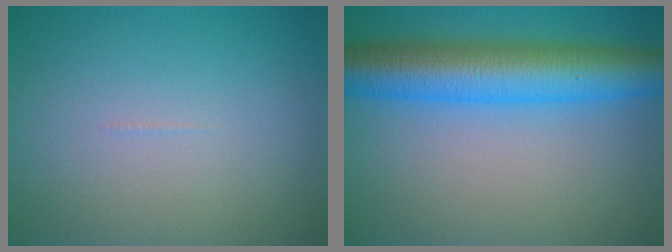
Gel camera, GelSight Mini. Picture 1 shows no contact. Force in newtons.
{"total": 9.2, "press": 9.2, "slide": 0.1}